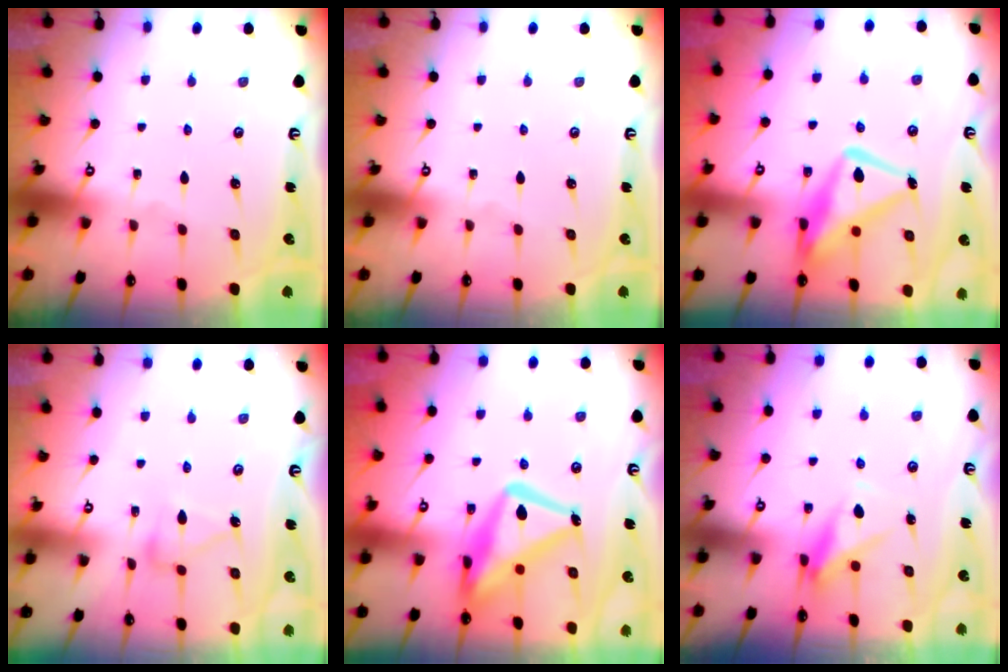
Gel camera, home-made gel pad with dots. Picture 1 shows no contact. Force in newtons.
{"total": 0.0}
{"total": 15.1, "press": 15.0, "slide": 1.5}
{"total": 9.1, "press": 9.1, "slide": 0.5}
{"total": 18.0, "press": 17.9, "slide": 1.4}
{"total": 7.1, "press": 7.0, "slide": 1.3}